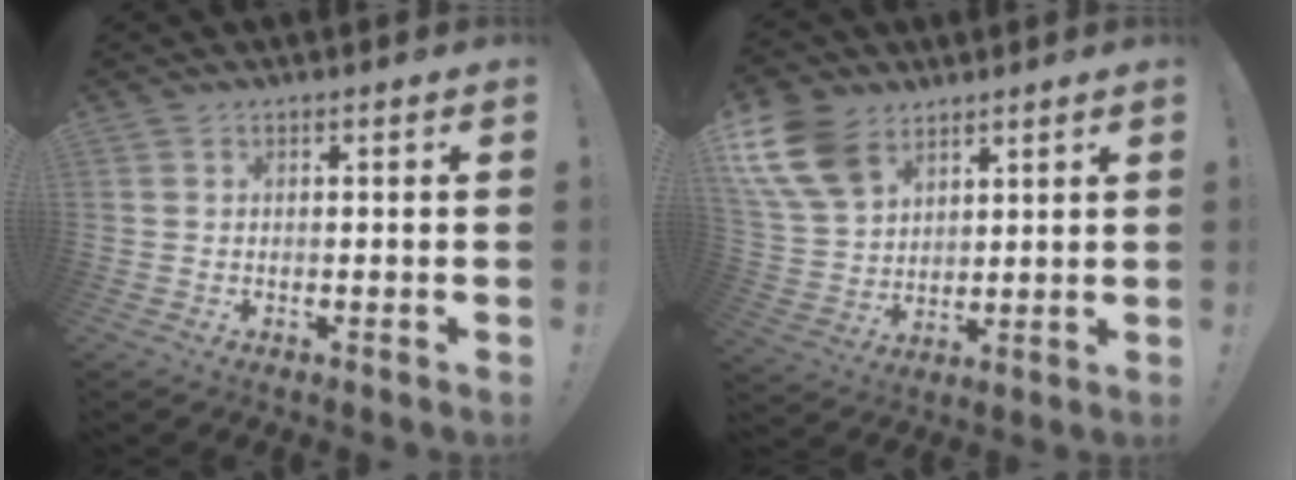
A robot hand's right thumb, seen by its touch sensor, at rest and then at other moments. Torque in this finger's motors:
{"motor_torque": [0.66, 2.69, 1.17, 0.54, 0.04]}